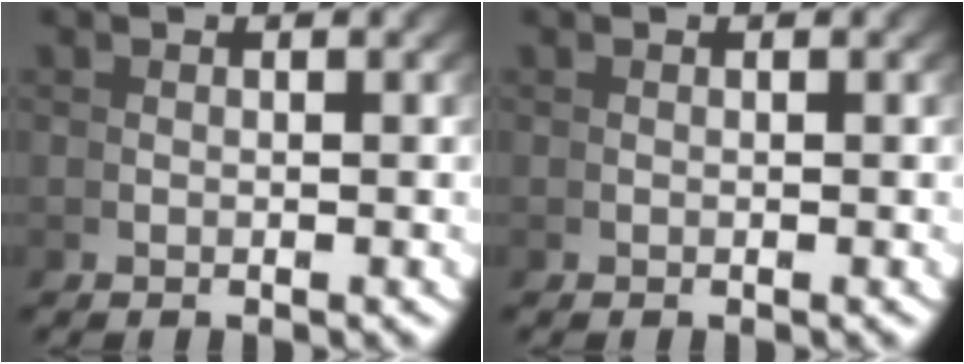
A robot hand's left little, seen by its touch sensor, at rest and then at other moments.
{"total": 0.0}